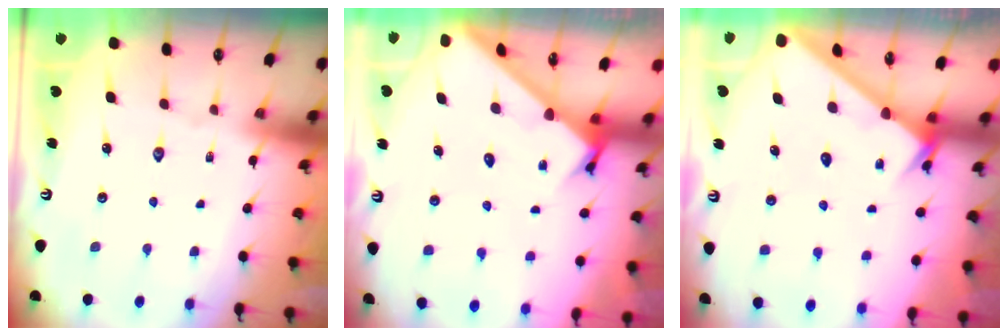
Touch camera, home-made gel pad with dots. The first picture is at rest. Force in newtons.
{"total": 2.6, "press": 2.6, "slide": 0.2}
{"total": 2.6, "press": 2.6, "slide": 0.1}